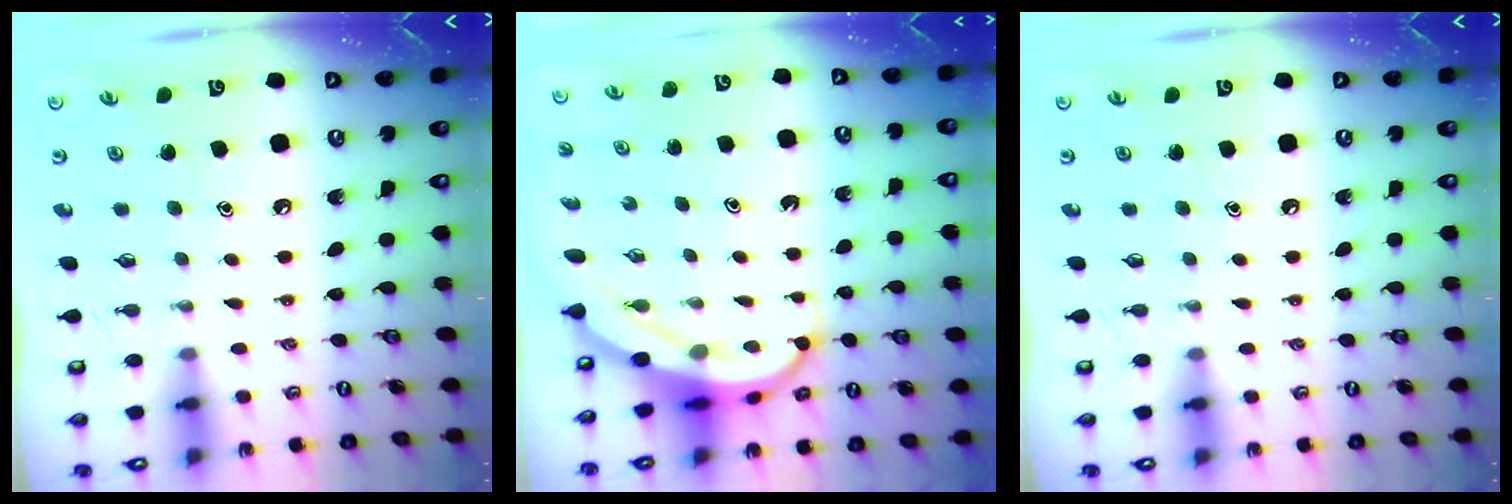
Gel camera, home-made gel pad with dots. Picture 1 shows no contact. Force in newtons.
{"total": 7.8, "press": 7.7, "slide": 0.9}
{"total": 0.0}